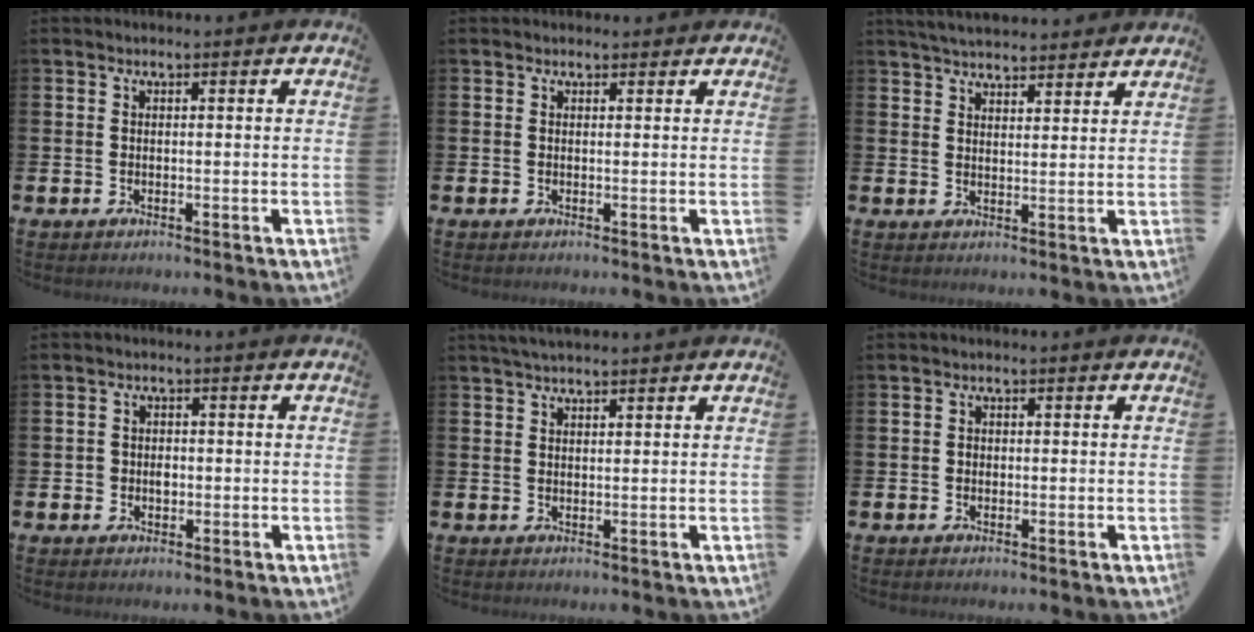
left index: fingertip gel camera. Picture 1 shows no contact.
{"total": 0.7, "force": [0.6, 0.4, 0.1], "torque": [0.011, 0.001, 0.008]}
{"total": 4.5, "force": [4.4, 0.5, 0.5], "torque": [-0.017, -0.021, 0.080]}
{"total": 1.7, "force": [-0.1, 1.6, 0.6], "torque": [-0.001, 0.002, -0.009]}
{"total": 2.4, "force": [2.2, 0.4, 0.9], "torque": [-0.018, -0.002, 0.039]}
{"total": 0.8, "force": [-0.1, 0.7, 0.3], "torque": [0.000, 0.003, -0.005]}